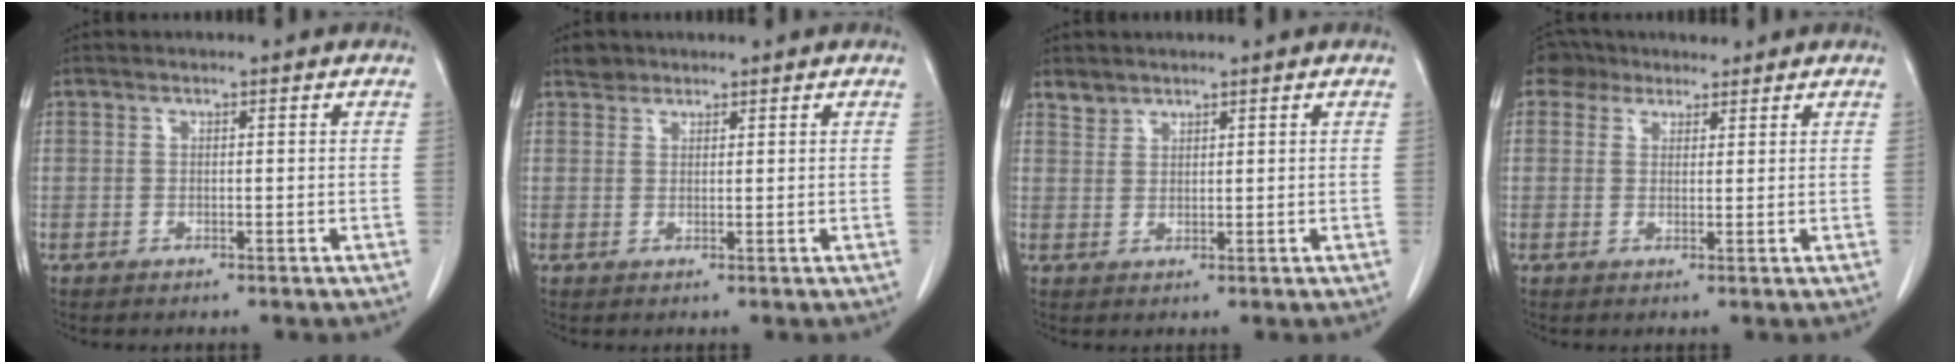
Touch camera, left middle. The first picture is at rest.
{"total": 1.7, "force": [1.4, 1.0, -0.1], "torque": [0.003, 0.007, 0.022]}
{"total": 1.8, "force": [1.6, 0.7, -0.1], "torque": [0.004, 0.004, 0.031]}
{"total": 3.9, "force": [3.1, 2.4, 0.2], "torque": [-0.005, 0.026, 0.052]}